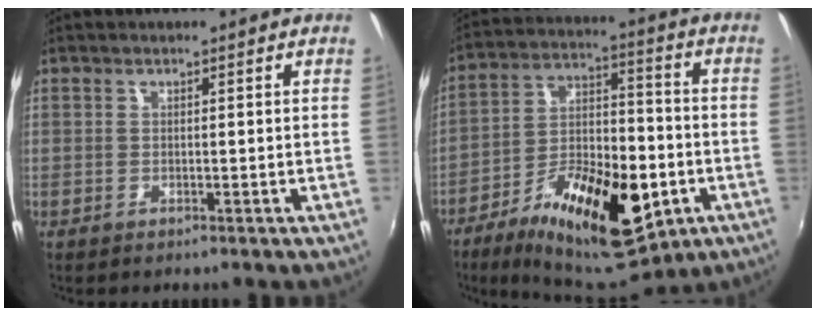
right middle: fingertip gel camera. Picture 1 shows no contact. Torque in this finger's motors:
{"motor_torque": [1.13, -0.99, 0.45, 0.11]}